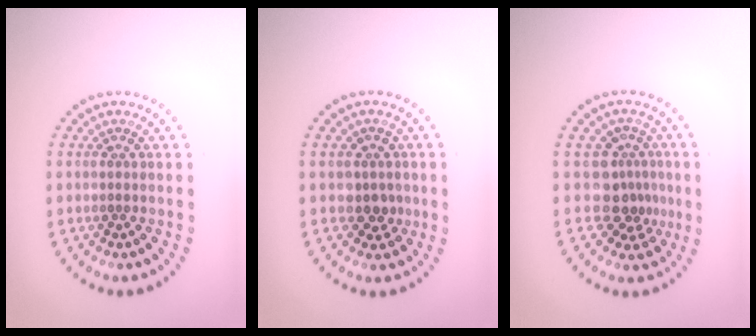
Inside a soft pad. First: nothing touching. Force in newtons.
{"total": 1.9, "press": 1.6, "slide": 1.1}
{"total": 3.4, "press": 2.3, "slide": 2.5}